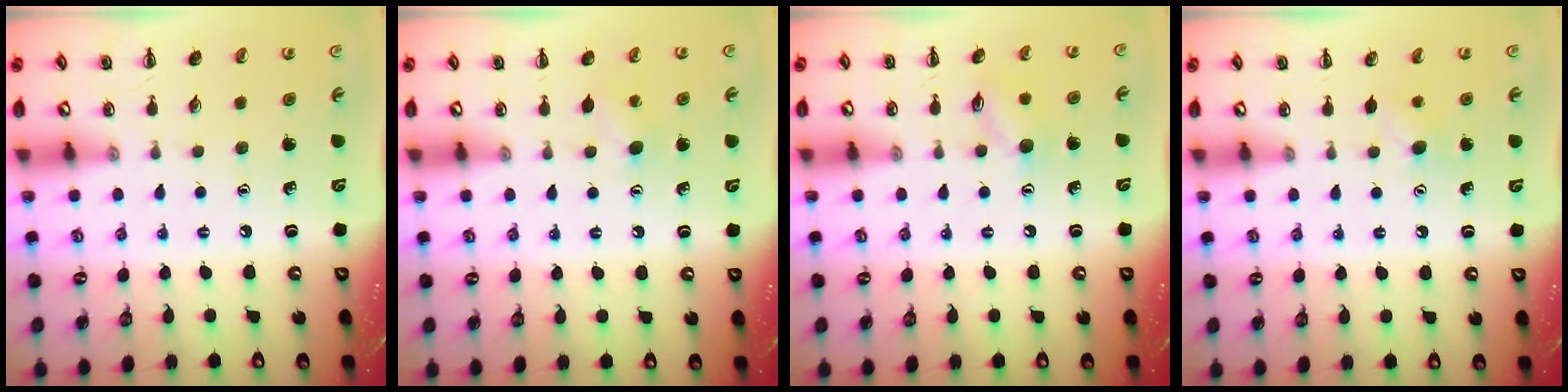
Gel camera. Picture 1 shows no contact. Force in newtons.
{"total": 4.7, "press": 4.6, "slide": 1.1}
{"total": 8.2, "press": 8.2, "slide": 0.8}
{"total": 4.3, "press": 4.2, "slide": 1.0}